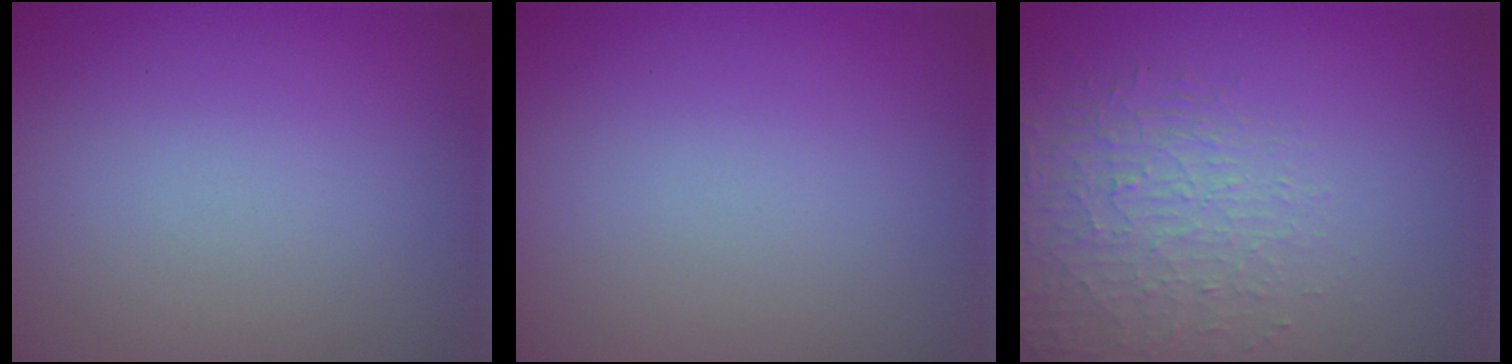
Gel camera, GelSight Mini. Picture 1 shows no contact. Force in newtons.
{"total": 0.0}
{"total": 1.9, "press": 1.4, "slide": 1.3}